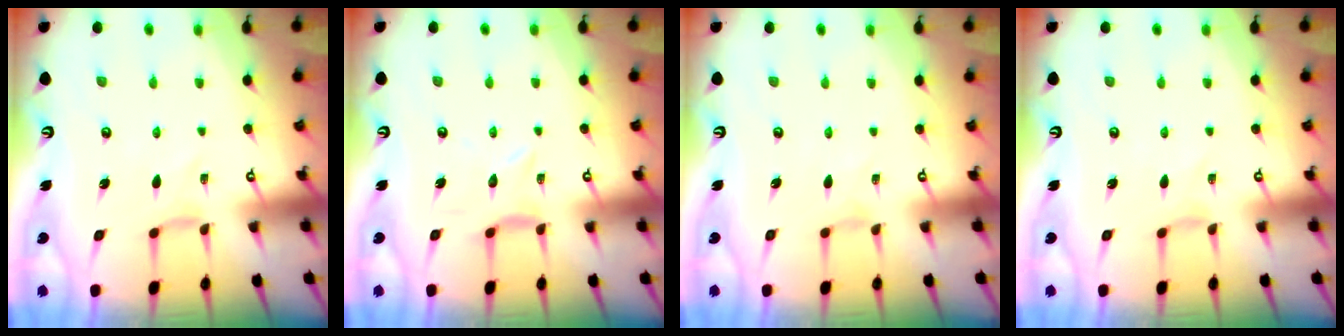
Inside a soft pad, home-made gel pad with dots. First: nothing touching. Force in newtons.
{"total": 1.9, "press": 1.9, "slide": 0.2}
{"total": 0.0}
{"total": 0.0}